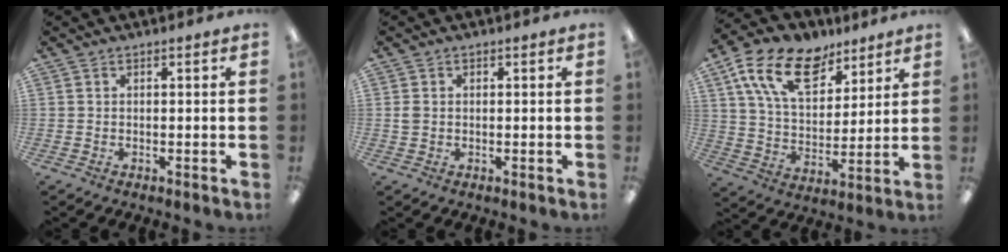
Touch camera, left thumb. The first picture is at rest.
{"total": 1.6, "force": [0.1, 1.3, 1.0], "torque": [-0.022, 0.003, 0.002]}
{"total": 17.6, "force": [10.4, 9.9, 10.1], "torque": [-0.184, -0.036, 0.191]}